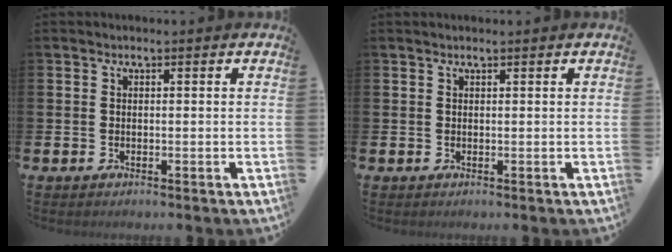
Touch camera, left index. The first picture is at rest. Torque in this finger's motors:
{"motor_torque": [0.77, -0.66, -0.03, 0.00]}